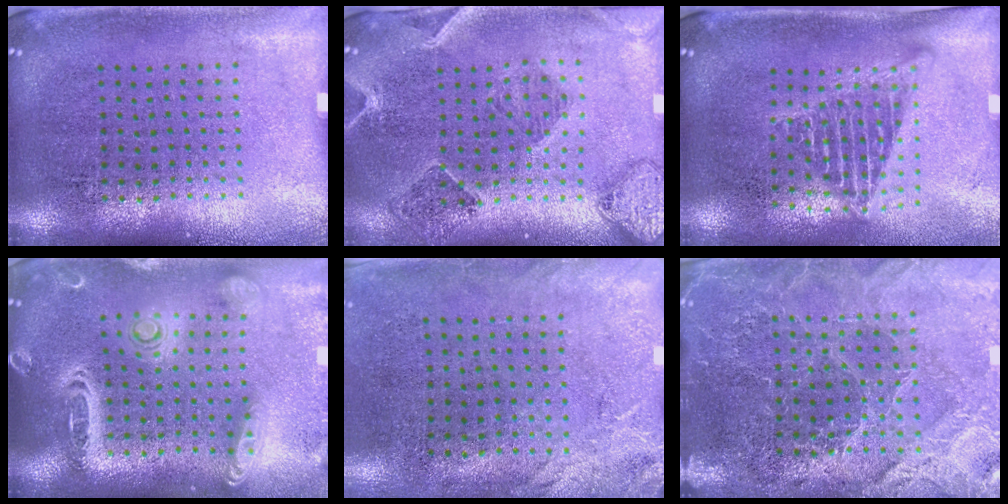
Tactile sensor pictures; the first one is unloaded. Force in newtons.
{"total": 0.9, "press": 0.9, "slide": 0.2}
{"total": 1.4, "press": 1.2, "slide": 0.8}
{"total": 2.6, "press": 2.3, "slide": 1.2}
{"total": 2.6, "press": 2.0, "slide": 1.6}
{"total": 4.0, "press": 3.8, "slide": 1.3}